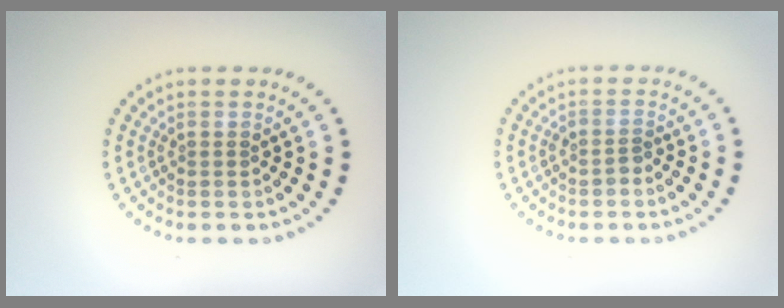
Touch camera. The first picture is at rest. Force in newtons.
{"total": 1.0, "press": 0.9, "slide": 0.6}